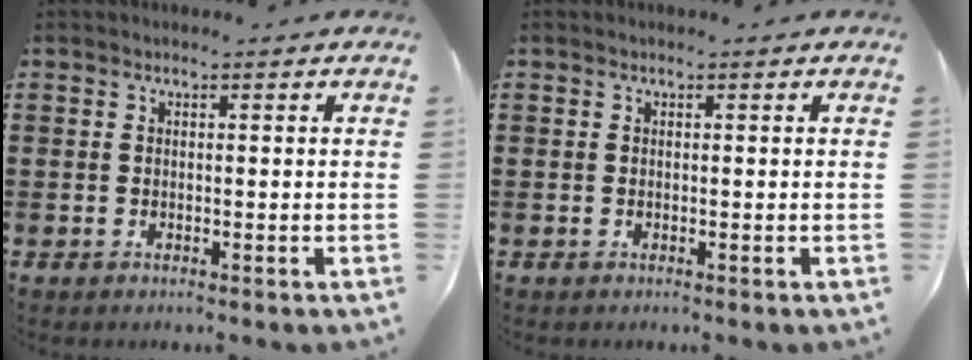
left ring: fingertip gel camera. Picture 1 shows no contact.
{"total": 0.0}